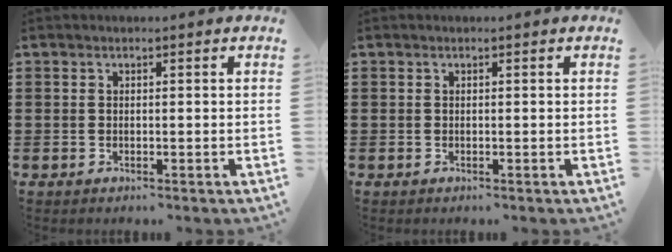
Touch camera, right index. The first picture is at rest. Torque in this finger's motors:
{"motor_torque": [0.00, 0.00, 0.00, -0.01]}